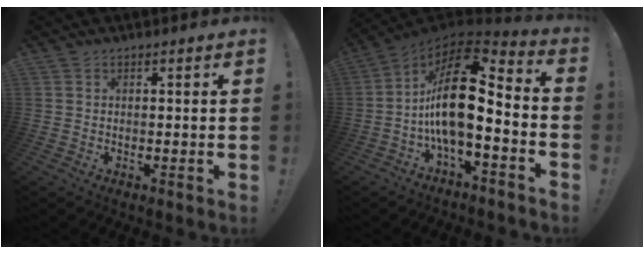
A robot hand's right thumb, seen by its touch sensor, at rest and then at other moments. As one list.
[{"total": 19.4, "force": [-0.9, 8.2, 17.6], "torque": [-0.316, 0.007, -0.014]}]